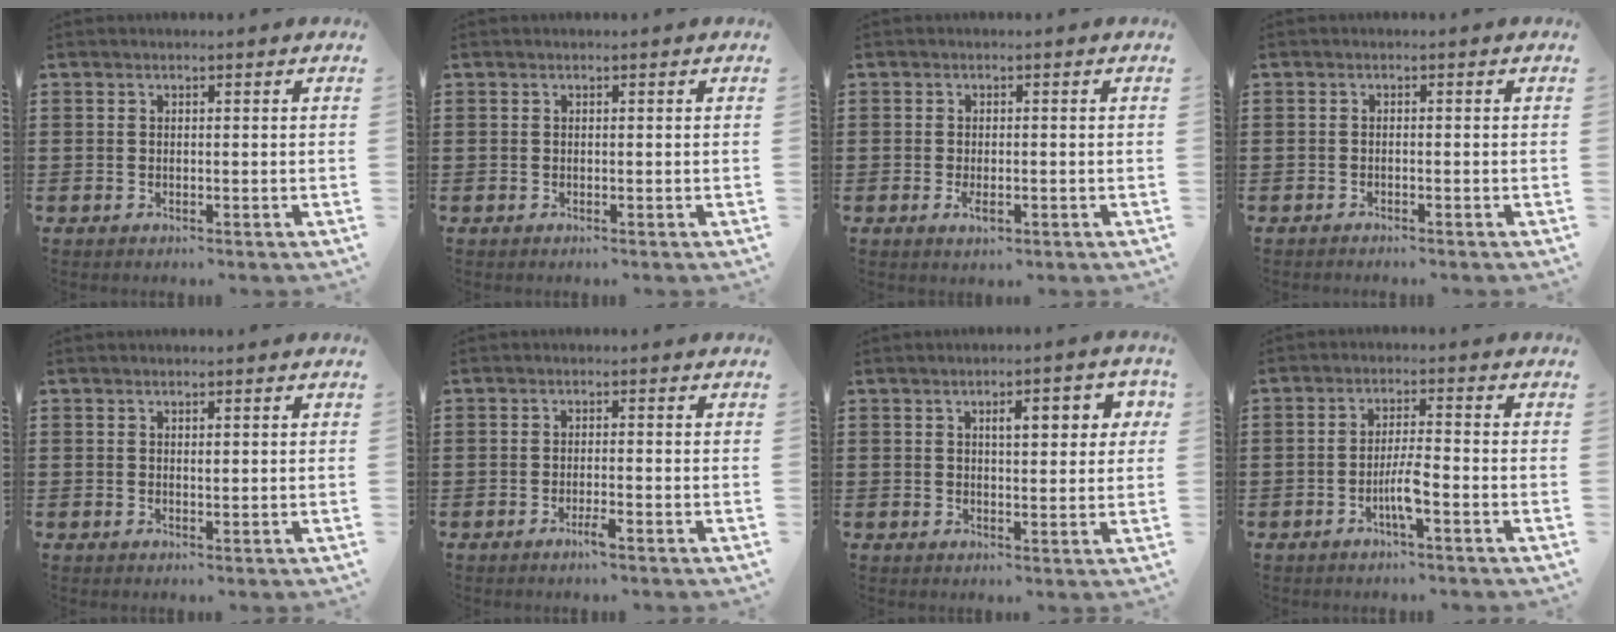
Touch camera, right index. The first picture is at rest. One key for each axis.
{"total": 0.0}
{"total": 2.1, "fx": -0.6, "fy": 0.9, "fz": 1.8, "tx": -0.042, "ty": -0.006, "tz": -0.013}
{"total": 0.8, "fx": -0.8, "fy": -0.2, "fz": 0.2, "tx": -0.005, "ty": -0.005, "tz": -0.015}
{"total": 0.7, "fx": 0.3, "fy": 0.2, "fz": 0.6, "tx": -0.012, "ty": 0.001, "tz": 0.005}
{"total": 2.3, "fx": -1.4, "fy": 0.1, "fz": 1.8, "tx": -0.037, "ty": -0.004, "tz": -0.026}
{"total": 4.6, "fx": 1.5, "fy": 1.6, "fz": 4.0, "tx": -0.058, "ty": 0.000, "tz": 0.017}
{"total": 4.2, "fx": -1.9, "fy": 0.4, "fz": 3.8, "tx": -0.079, "ty": -0.005, "tz": -0.039}